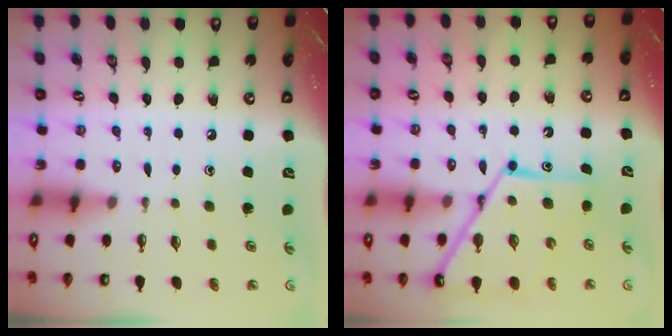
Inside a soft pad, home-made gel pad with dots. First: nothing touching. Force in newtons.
{"total": 15.3, "press": 15.2, "slide": 1.4}